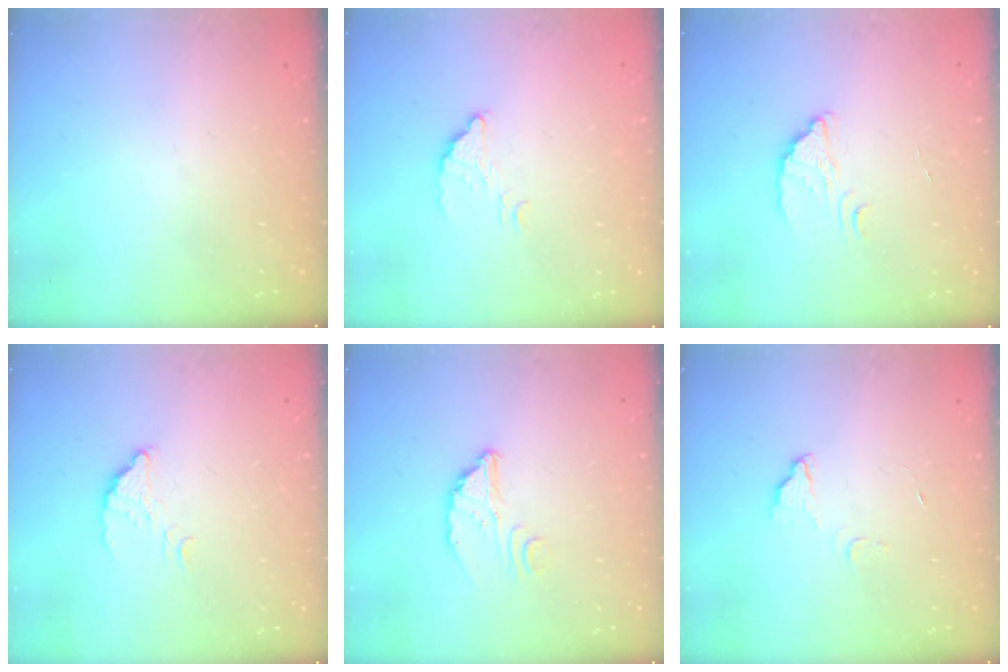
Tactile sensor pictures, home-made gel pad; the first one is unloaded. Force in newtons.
{"total": 3.3, "press": 3.3, "slide": 0.1}
{"total": 2.6, "press": 2.6, "slide": 0.1}
{"total": 3.1, "press": 3.1, "slide": 0.1}
{"total": 3.1, "press": 3.1, "slide": 0.2}
{"total": 3.3, "press": 3.3, "slide": 0.2}